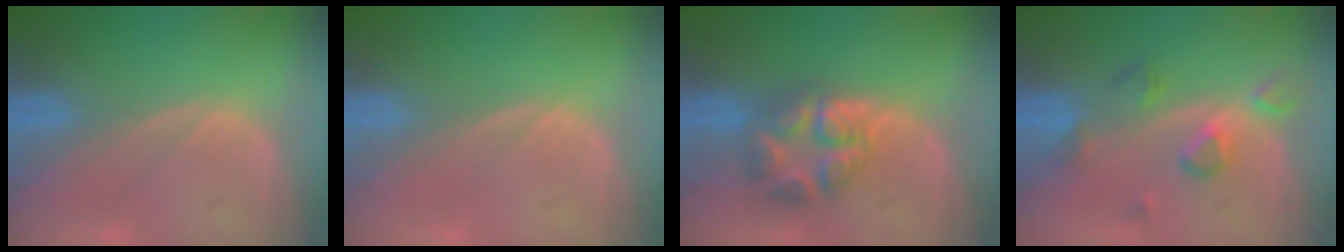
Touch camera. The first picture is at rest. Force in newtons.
{"total": 0.0}
{"total": 6.3, "press": 6.3, "slide": 0.2}
{"total": 4.8, "press": 4.8, "slide": 0.7}